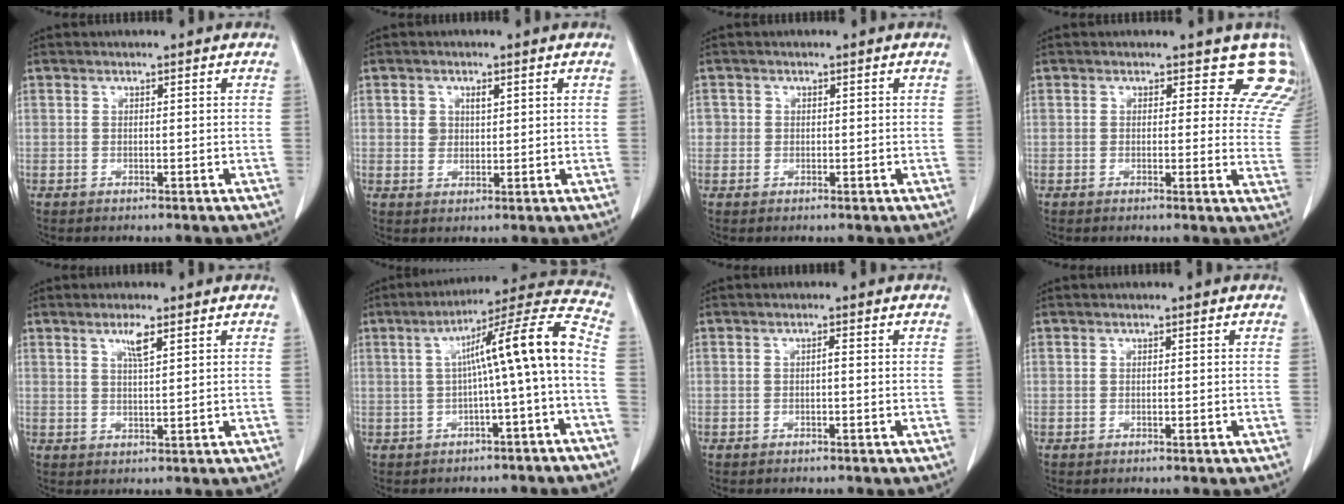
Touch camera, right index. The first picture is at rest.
{"total": 2.5, "force": [1.1, 1.9, 1.3], "torque": [-0.020, 0.002, 0.018]}
{"total": 1.5, "force": [0.1, 1.4, 0.1], "torque": [0.012, 0.004, -0.001]}
{"total": 8.4, "force": [7.2, 4.0, 1.5], "torque": [0.026, -0.018, 0.036]}
{"total": 2.9, "force": [1.7, 0.2, 2.4], "torque": [-0.047, -0.001, 0.032]}
{"total": 12.1, "force": [-1.2, -0.6, 12.0], "torque": [-0.171, 0.036, -0.018]}
{"total": 0.6, "force": [-0.1, 0.0, 0.6], "torque": [-0.010, 0.002, -0.001]}
{"total": 0.0}